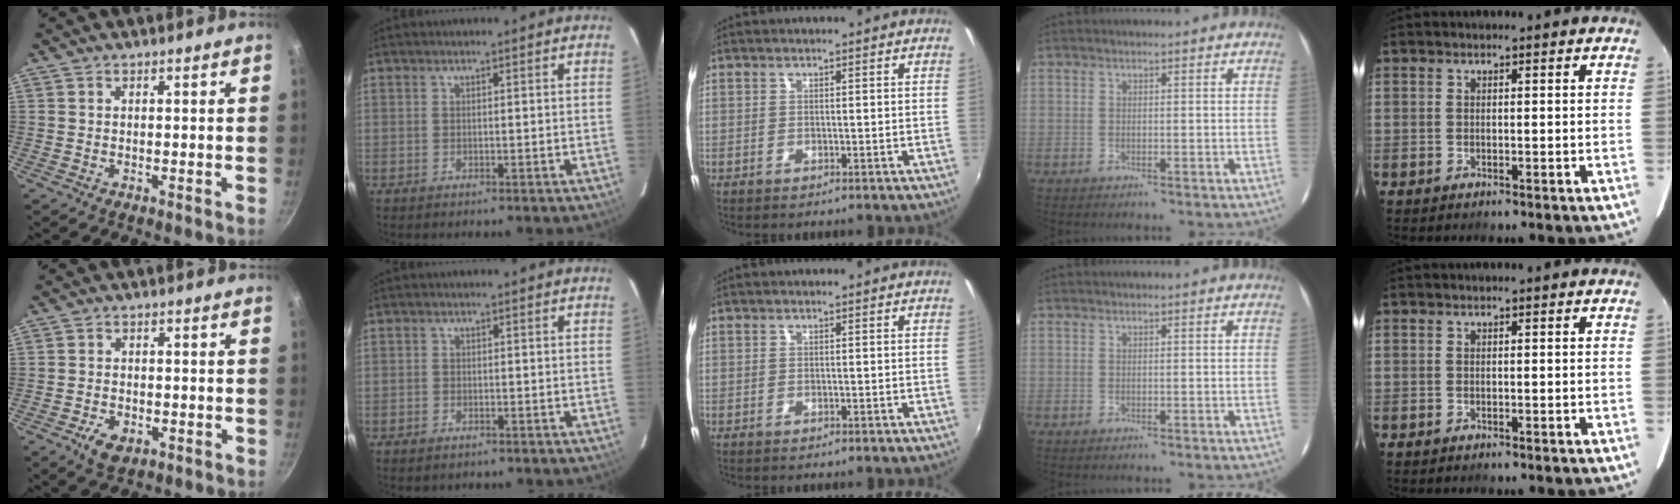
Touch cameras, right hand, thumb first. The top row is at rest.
{"thumb": {"total": 4.7, "force": [-2.1, 2.8, 3.1], "torque": [-0.053, 0.008, -0.031]}, "index": {"total": 1.5, "force": [-1.1, 0.9, 0.3], "torque": [-0.008, 0.001, -0.018]}}